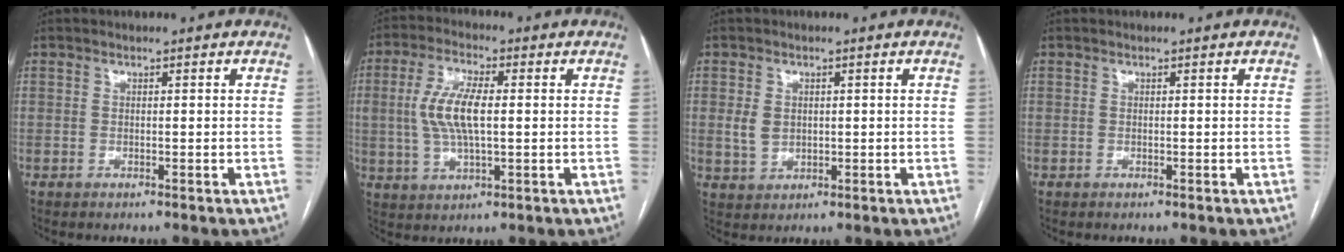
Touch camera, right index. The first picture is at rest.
{"total": 8.7, "force": [0.6, 2.8, 8.2], "torque": [-0.178, 0.008, 0.014]}
{"total": 3.4, "force": [0.5, 2.7, 2.0], "torque": [-0.044, 0.007, 0.018]}
{"total": 0.0}